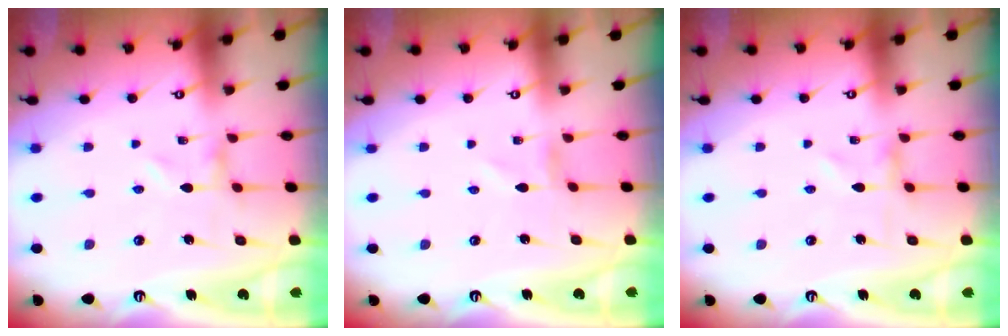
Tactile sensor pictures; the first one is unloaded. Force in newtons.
{"total": 0.7, "press": 0.7, "slide": 0.2}
{"total": 0.0}